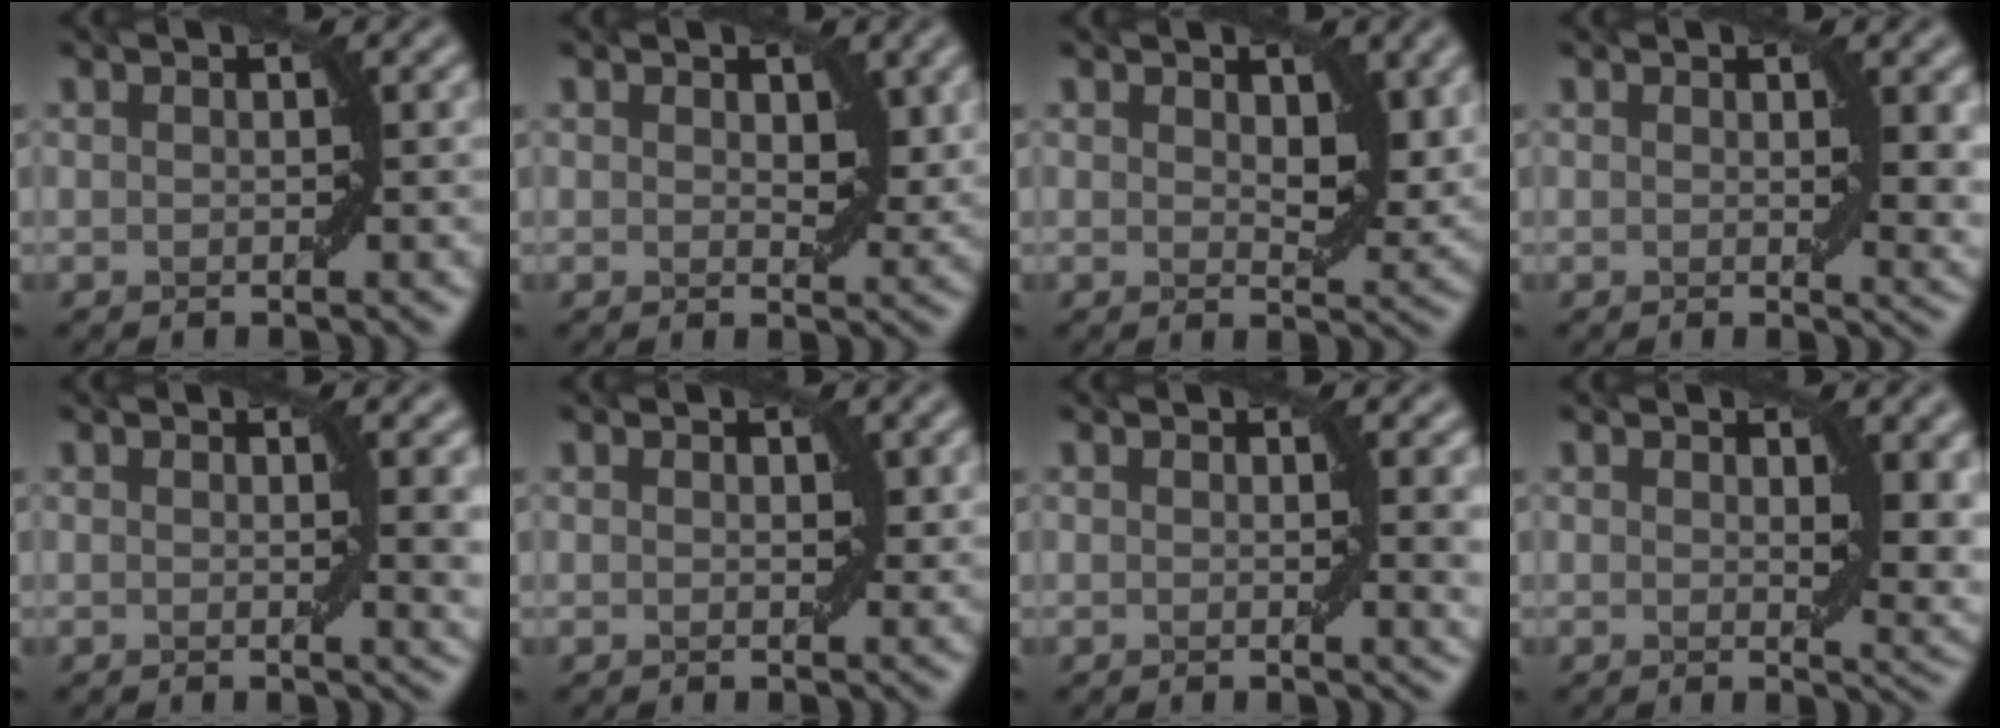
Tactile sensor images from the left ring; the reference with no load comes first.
{"total": 2.4, "force": [0.8, 1.4, 1.7], "torque": [-0.022, -0.007, 0.017]}
{"total": 4.0, "force": [1.3, 2.1, 3.1], "torque": [-0.044, -0.008, 0.026]}
{"total": 3.2, "force": [0.9, 0.9, 3.0], "torque": [-0.032, -0.006, 0.016]}
{"total": 2.6, "force": [0.5, 0.5, 2.5], "torque": [-0.027, -0.005, 0.009]}
{"total": 0.9, "force": [0.4, 0.5, 0.6], "torque": [-0.001, -0.004, 0.007]}
{"total": 2.2, "force": [0.4, 0.4, 2.1], "torque": [-0.022, -0.005, 0.008]}
{"total": 4.5, "force": [1.4, 1.7, 3.9], "torque": [-0.046, -0.010, 0.024]}